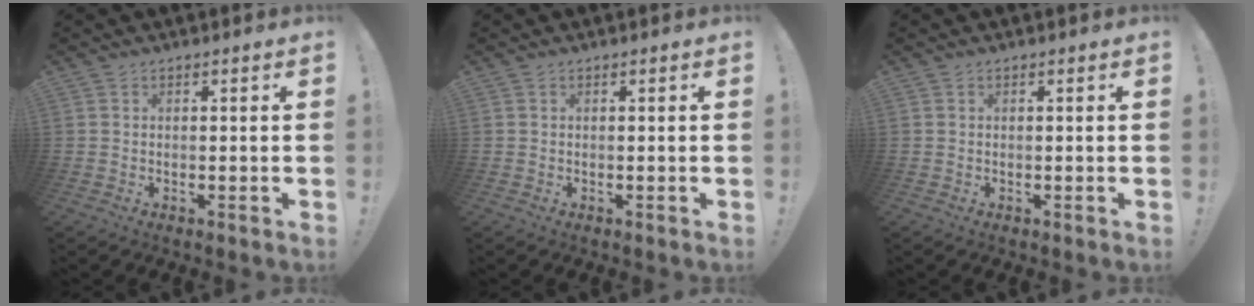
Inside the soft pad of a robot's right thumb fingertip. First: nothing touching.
{"total": 0.0}
{"total": 0.0}